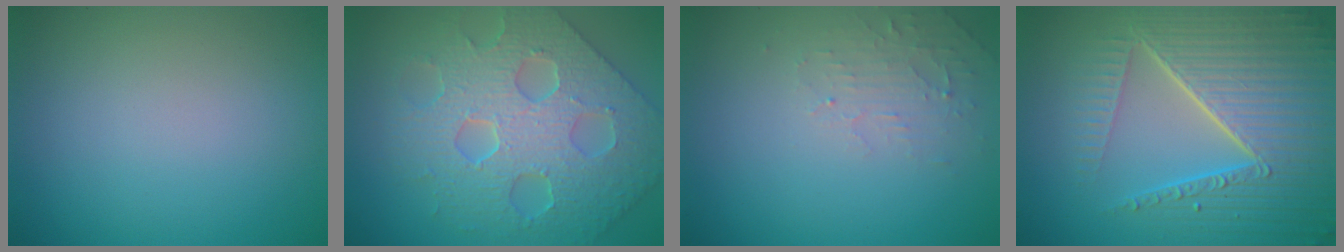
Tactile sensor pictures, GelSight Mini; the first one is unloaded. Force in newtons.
{"total": 7.2, "press": 6.3, "slide": 3.5}
{"total": 2.0, "press": 1.9, "slide": 0.4}
{"total": 8.7, "press": 6.0, "slide": 6.3}